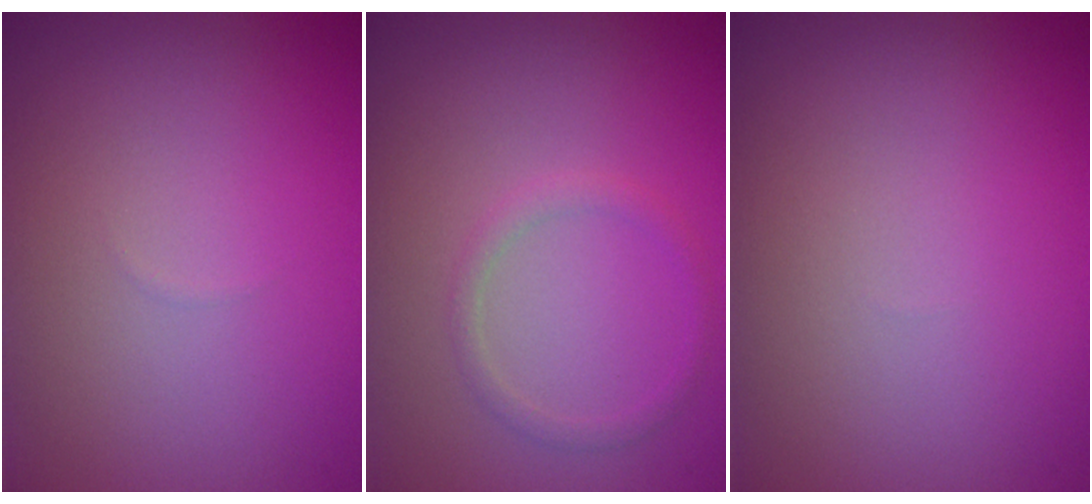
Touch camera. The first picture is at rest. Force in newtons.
{"total": 1.2, "press": 1.2, "slide": 0.0}
{"total": 0.0}